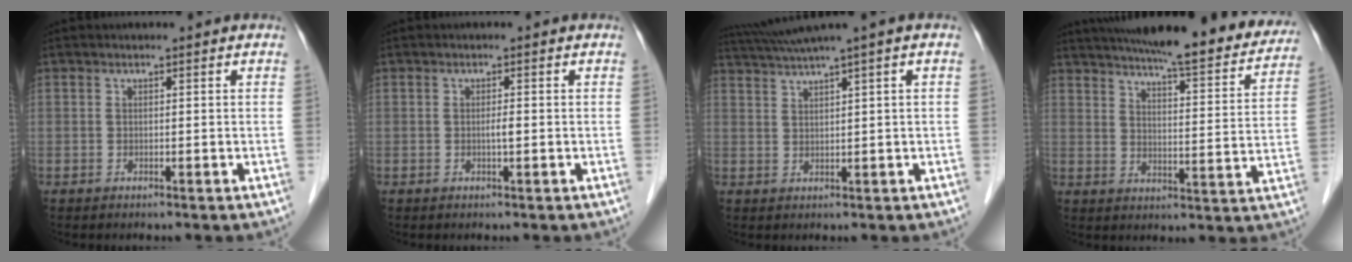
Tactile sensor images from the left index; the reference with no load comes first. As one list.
[{"total": 1.0, "force": [-0.2, 0.0, 1.0], "torque": [-0.019, -0.002, -0.004]}, {"total": 5.0, "force": [3.6, -1.5, 3.1], "torque": [-0.067, 0.019, 0.073]}, {"total": 25.4, "force": [22.2, 3.7, 11.6], "torque": [-0.174, -0.026, 0.279]}]